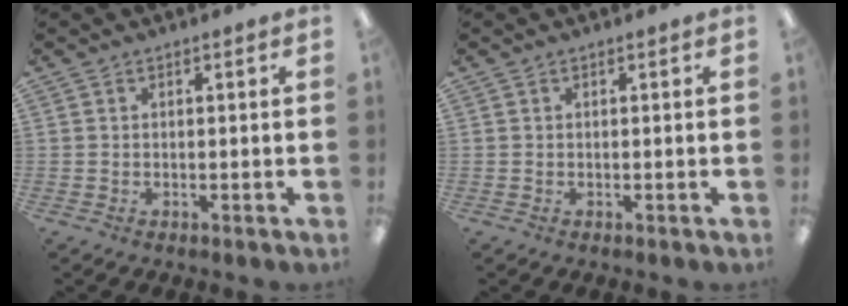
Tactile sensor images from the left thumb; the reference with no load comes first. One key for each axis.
{"total": 0.0}